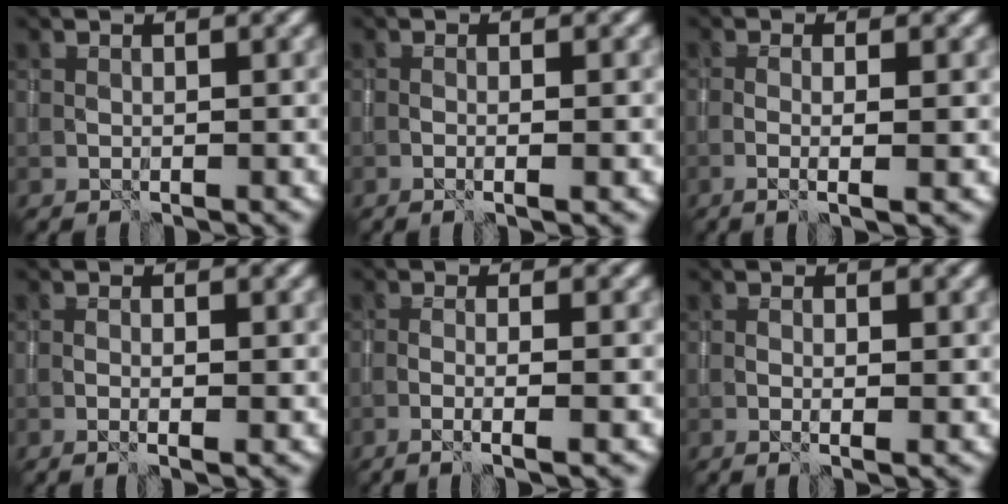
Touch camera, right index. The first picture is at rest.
{"total": 1.7, "force": [-0.5, 0.0, 1.6], "torque": [-0.026, 0.003, -0.011]}
{"total": 3.0, "force": [-0.5, 0.5, 2.9], "torque": [-0.048, 0.000, -0.014]}
{"total": 1.8, "force": [-0.5, 0.1, 1.7], "torque": [-0.032, 0.000, -0.009]}
{"total": 3.4, "force": [-1.3, 0.5, 3.2], "torque": [-0.050, 0.003, -0.031]}
{"total": 1.9, "force": [-0.2, 0.2, 1.9], "torque": [-0.035, -0.002, -0.004]}